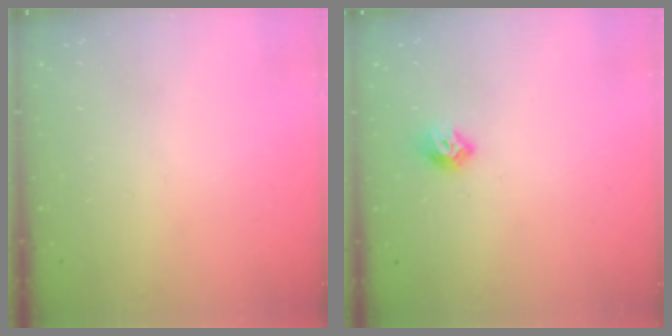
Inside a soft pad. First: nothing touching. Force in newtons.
{"total": 8.2, "press": 8.2, "slide": 0.3}